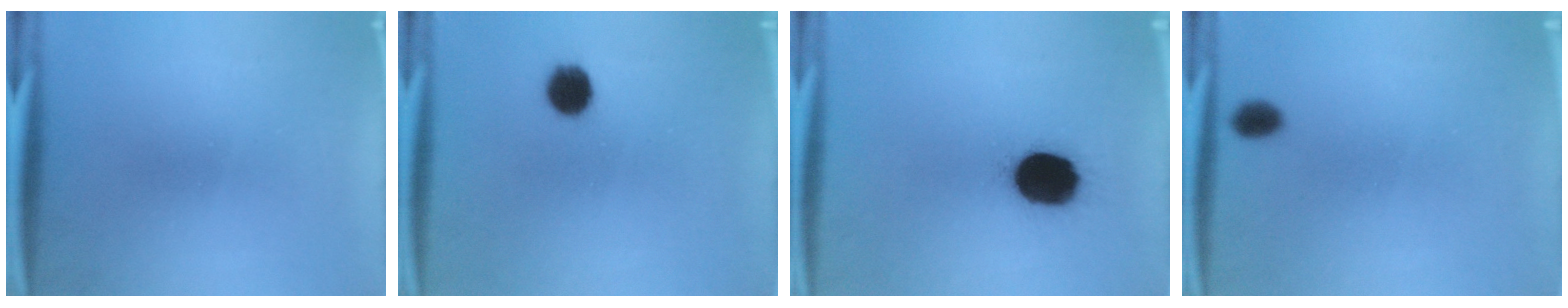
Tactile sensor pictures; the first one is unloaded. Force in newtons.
{"total": 6.5}
{"total": 16.0}
{"total": 1.7}